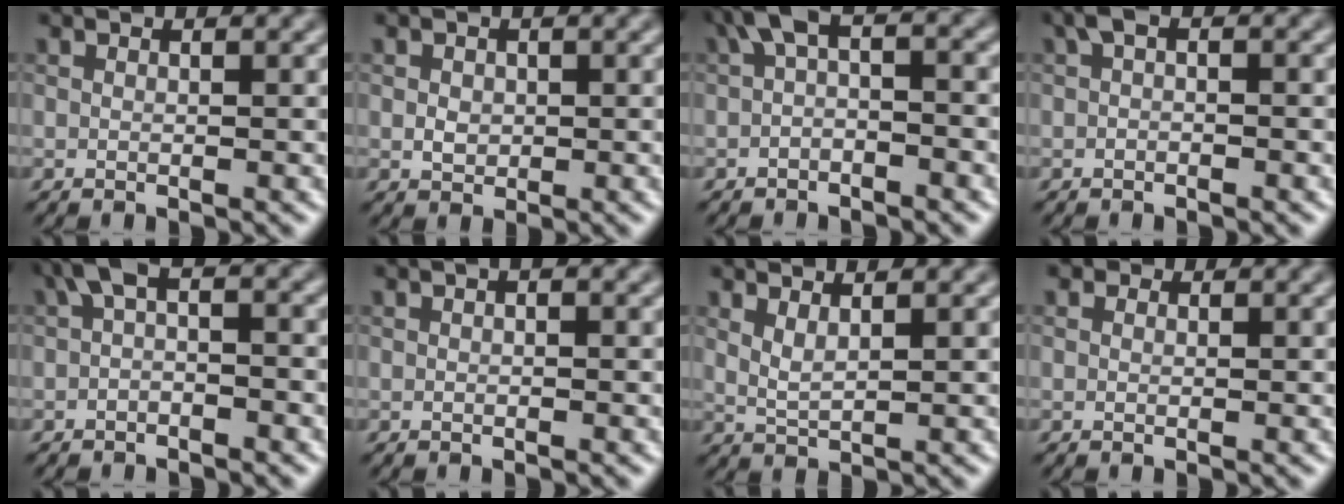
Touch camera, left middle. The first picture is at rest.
{"total": 1.3, "force": [0.1, 1.1, 0.7], "torque": [-0.013, -0.002, 0.001]}
{"total": 3.2, "force": [-0.2, 1.3, 2.9], "torque": [-0.050, 0.014, -0.013]}
{"total": 1.4, "force": [0.0, 0.7, 1.3], "torque": [-0.023, 0.009, -0.002]}
{"total": 2.7, "force": [-0.2, 1.1, 2.5], "torque": [-0.043, 0.013, -0.012]}
{"total": 0.6, "force": [0.2, 0.2, 0.5], "torque": [-0.007, 0.003, 0.003]}
{"total": 1.8, "force": [1.3, 0.5, 1.2], "torque": [-0.022, -0.004, 0.025]}
{"total": 0.5, "force": [0.2, 0.4, 0.1], "torque": [0.001, -0.005, -0.002]}